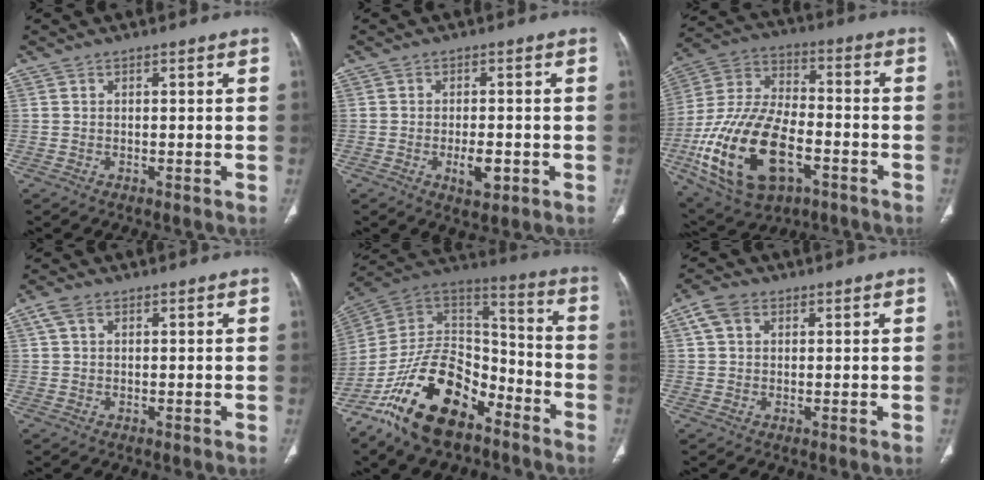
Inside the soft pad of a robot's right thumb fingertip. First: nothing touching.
{"total": 4.5, "force": [-1.4, 2.1, 3.7], "torque": [-0.051, 0.000, -0.020]}
{"total": 23.7, "force": [-8.0, 13.1, 18.1], "torque": [-0.349, 0.028, -0.129]}
{"total": 2.7, "force": [1.2, 1.6, 1.8], "torque": [-0.040, 0.013, 0.027]}
{"total": 23.1, "force": [-13.4, 12.5, 14.1], "torque": [-0.249, 0.078, -0.238]}
{"total": 4.6, "force": [1.8, 3.3, 2.6], "torque": [-0.046, 0.010, 0.036]}